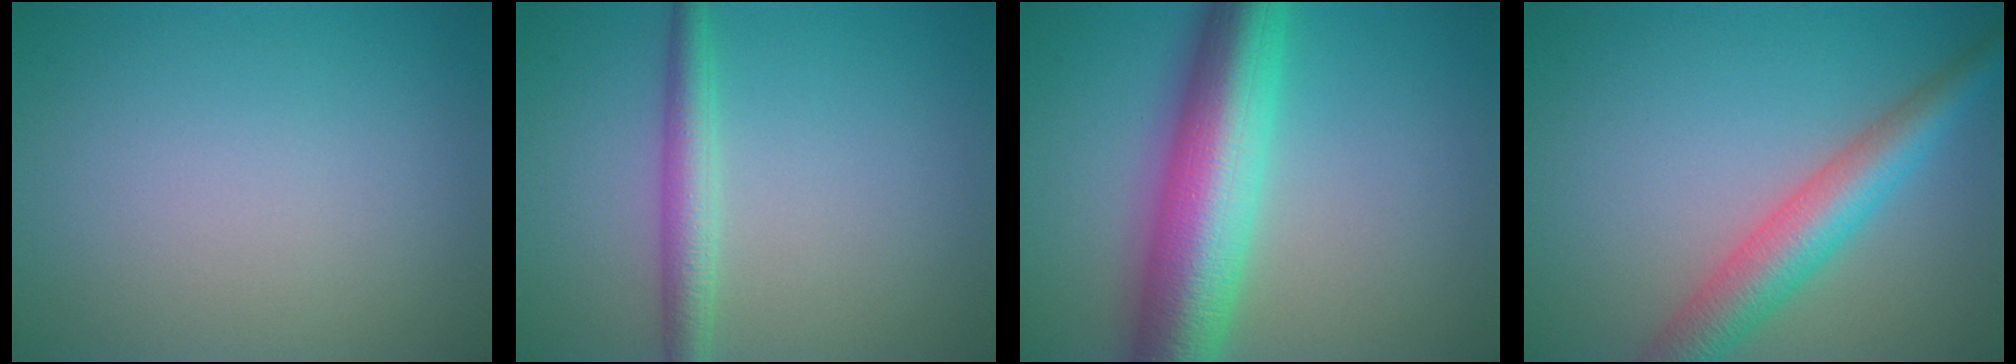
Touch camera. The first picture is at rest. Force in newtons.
{"total": 2.8, "press": 2.8, "slide": 0.0}
{"total": 10.4, "press": 10.4, "slide": 0.1}
{"total": 5.4, "press": 5.4, "slide": 0.2}